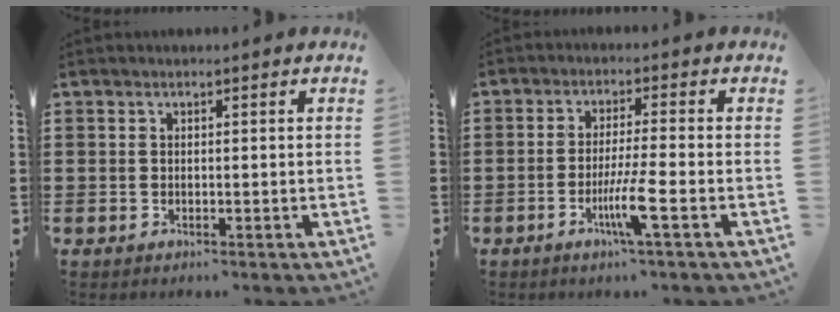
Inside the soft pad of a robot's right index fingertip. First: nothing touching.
{"total": 6.1, "force": [-2.5, -0.4, 5.6], "torque": [-0.105, -0.019, -0.046]}